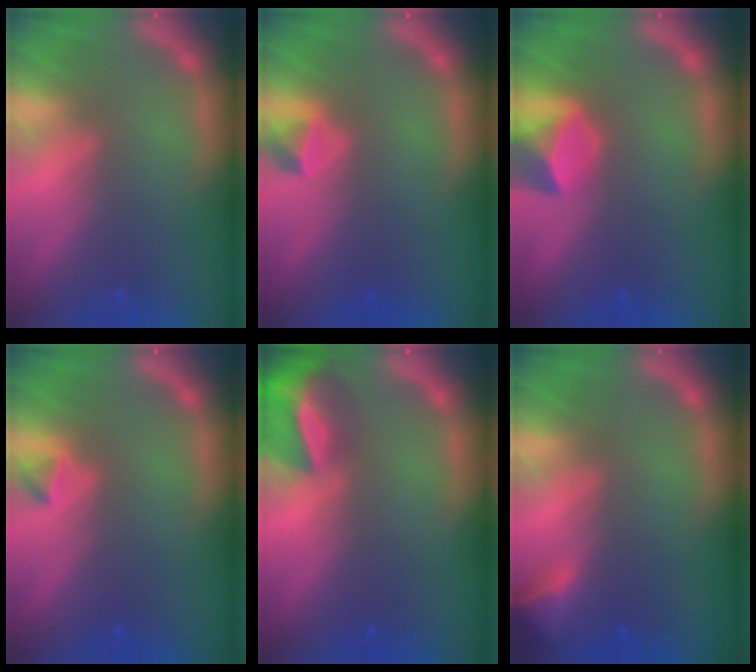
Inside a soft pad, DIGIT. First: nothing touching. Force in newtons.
{"total": 1.4}
{"total": 3.4}
{"total": 0.9}
{"total": 6.9}
{"total": 2.4}